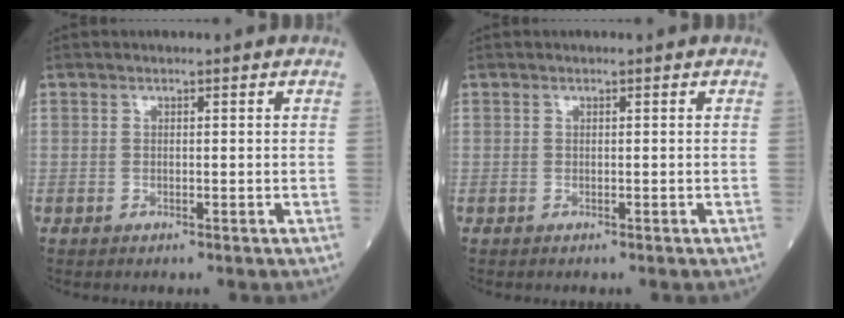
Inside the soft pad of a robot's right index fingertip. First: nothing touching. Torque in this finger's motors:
{"motor_torque": [-0.04, -0.02, 0.05, 0.02]}